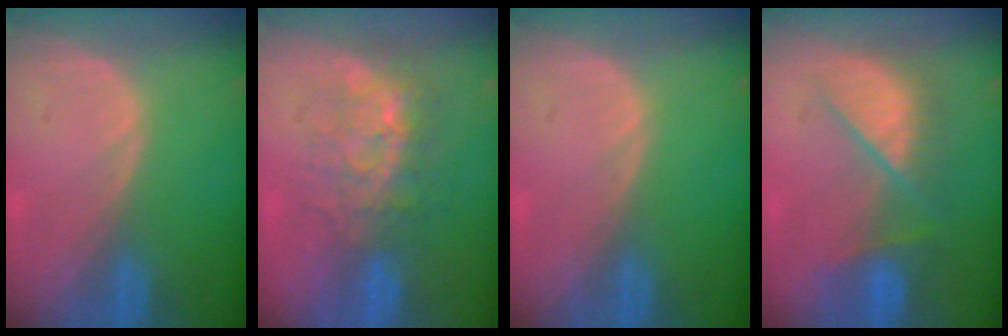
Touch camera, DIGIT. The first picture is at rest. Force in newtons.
{"total": 8.4, "press": 7.6, "slide": 3.5}
{"total": 0.0}
{"total": 7.3, "press": 7.2, "slide": 0.7}